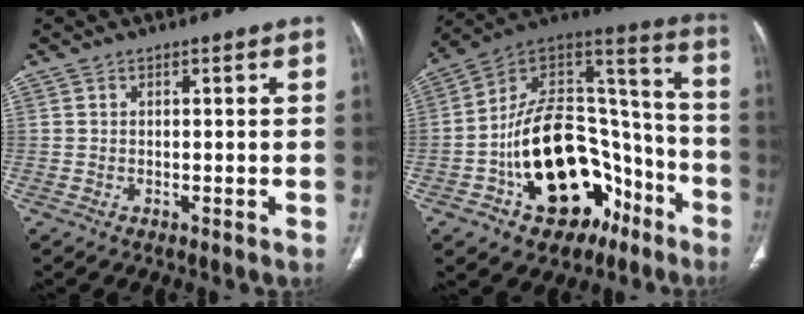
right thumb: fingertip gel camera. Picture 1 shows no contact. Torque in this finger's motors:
{"motor_torque": [3.85, 1.15, 2.06, -0.70, 0.64]}